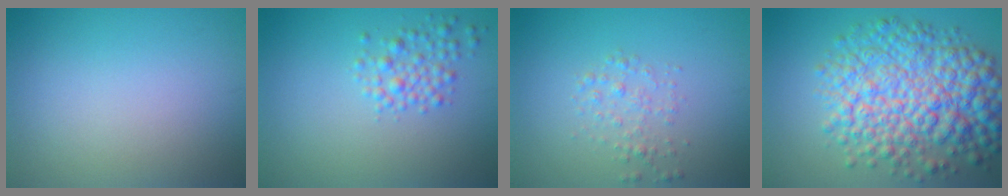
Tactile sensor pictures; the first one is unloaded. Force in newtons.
{"total": 2.3, "press": 2.3, "slide": 0.1}
{"total": 1.7, "press": 1.7, "slide": 0.1}
{"total": 10.0, "press": 10.0, "slide": 0.2}